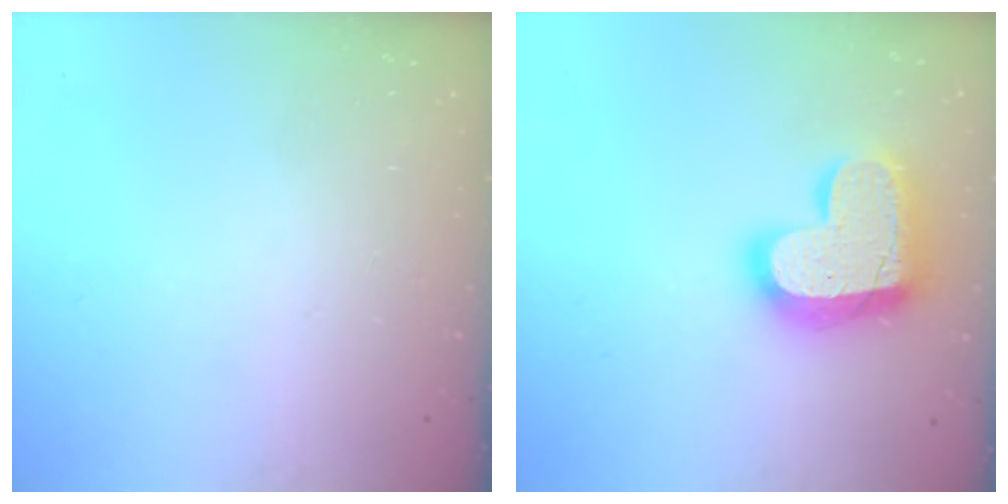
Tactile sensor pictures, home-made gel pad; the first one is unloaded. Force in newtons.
{"total": 20.2, "press": 20.1, "slide": 1.3}